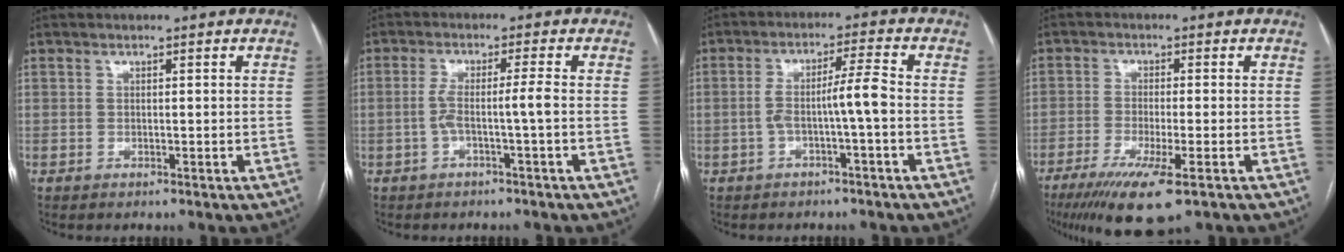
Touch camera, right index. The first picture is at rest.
{"total": 3.6, "force": [-1.1, -0.9, 3.3], "torque": [-0.064, 0.017, -0.014]}
{"total": 5.1, "force": [-1.3, -0.5, 4.9], "torque": [-0.087, 0.022, -0.019]}
{"total": 10.1, "force": [-6.0, 1.2, 8.0], "torque": [-0.137, -0.027, -0.094]}